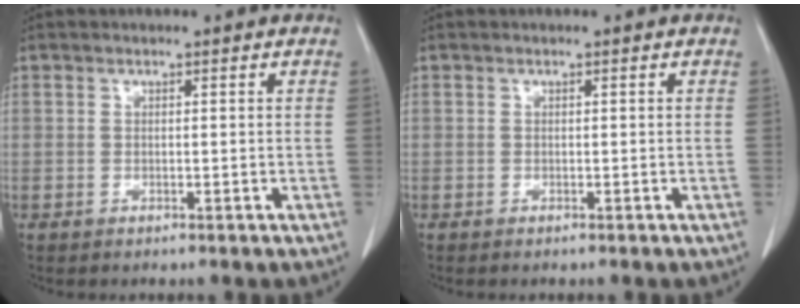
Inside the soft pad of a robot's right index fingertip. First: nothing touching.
{"total": 0.0}